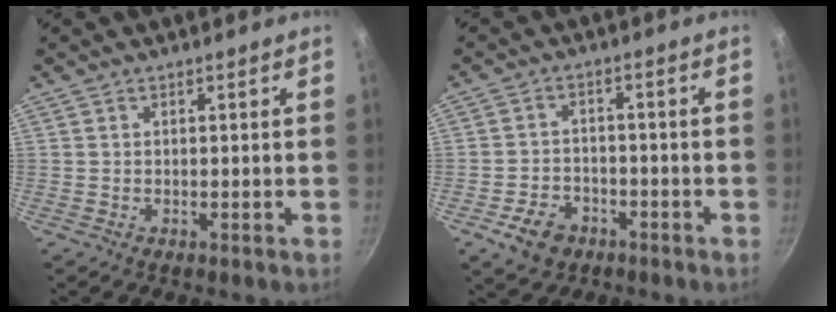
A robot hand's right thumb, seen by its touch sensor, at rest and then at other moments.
{"total": 6.8, "force": [-3.7, 4.8, 3.1], "torque": [-0.044, 0.028, -0.059]}